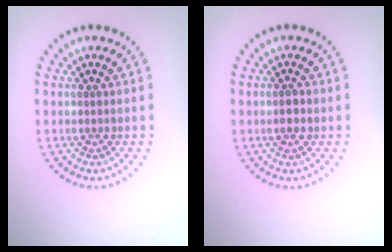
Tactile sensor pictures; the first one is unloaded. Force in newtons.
{"total": 1.3, "press": 1.3, "slide": 0.1}